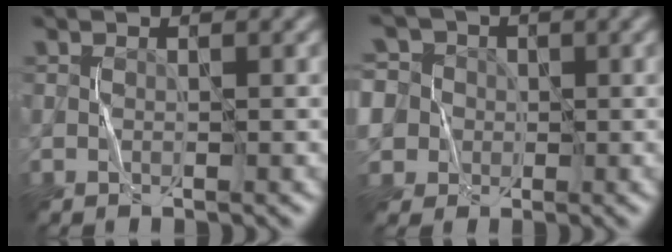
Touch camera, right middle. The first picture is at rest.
{"total": 10.5, "force": [3.8, 8.9, 4.2], "torque": [-0.111, 0.046, 0.041]}